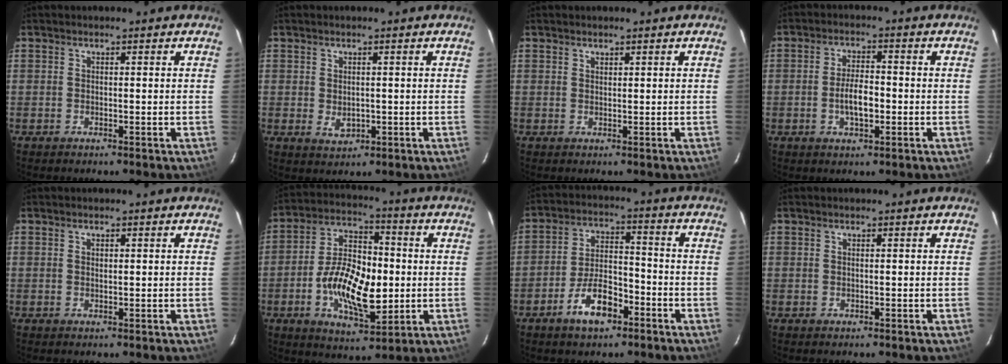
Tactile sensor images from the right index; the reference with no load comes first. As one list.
[{"total": 2.7, "force": [-0.2, 2.1, 1.7], "torque": [-0.029, -0.002, 0.003]}, {"total": 0.7, "force": [0.6, 0.3, 0.1], "torque": [-0.003, 0.001, 0.012]}, {"total": 5.3, "force": [-1.3, 2.2, 4.6], "torque": [-0.088, 0.003, -0.019]}, {"total": 0.9, "force": [0.4, 0.5, 0.6], "torque": [-0.011, 0.004, 0.006]}, {"total": 15.5, "force": [-2.3, 7.6, 13.3], "torque": [-0.251, 0.005, -0.038]}, {"total": 9.1, "force": [-5.4, 4.3, 5.9], "torque": [-0.118, 0.016, -0.088]}, {"total": 0.0}]